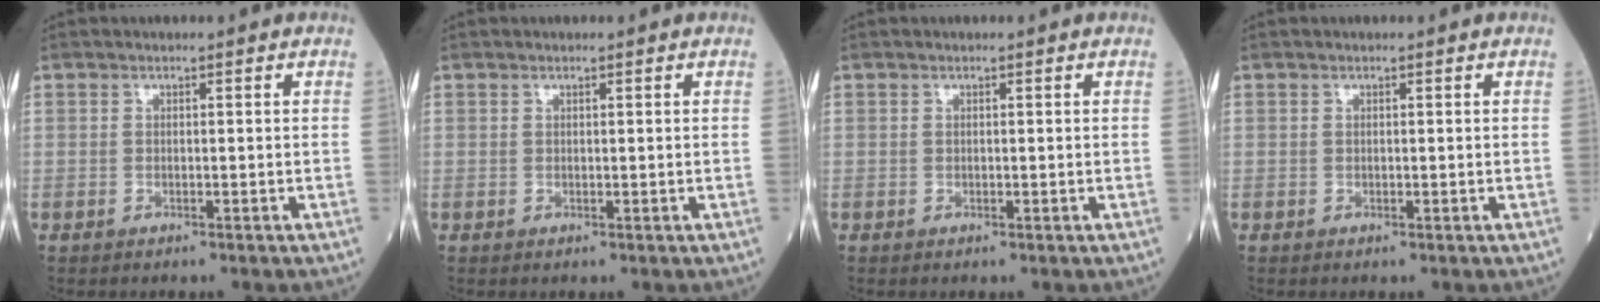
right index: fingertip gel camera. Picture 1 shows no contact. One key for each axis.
{"total": 0.0}
{"total": 0.0}
{"total": 0.0}